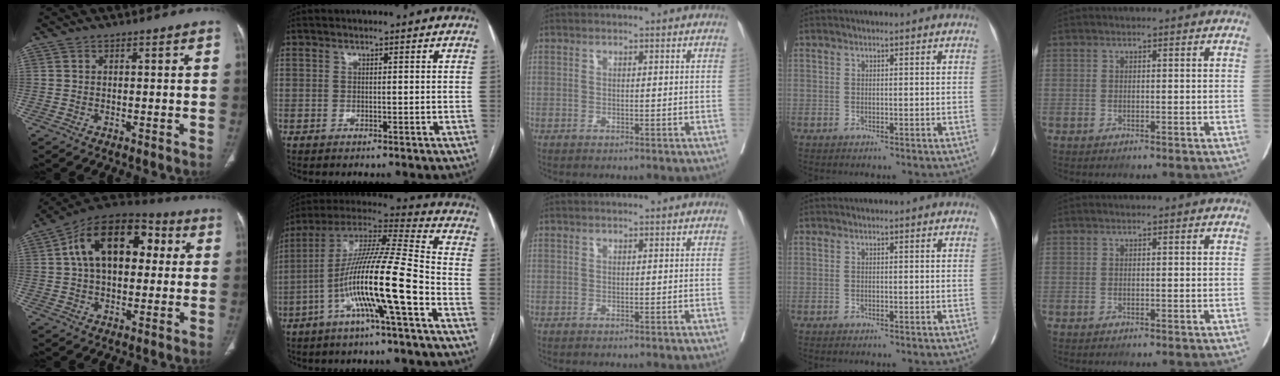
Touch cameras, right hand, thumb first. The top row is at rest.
{"thumb": {"total": 18.8, "force": [3.9, 11.6, 14.3], "torque": [-0.200, 0.029, 0.053]}, "index": {"total": 16.8, "force": [-5.7, 0.0, 15.8], "torque": [-0.293, 0.007, -0.109]}}